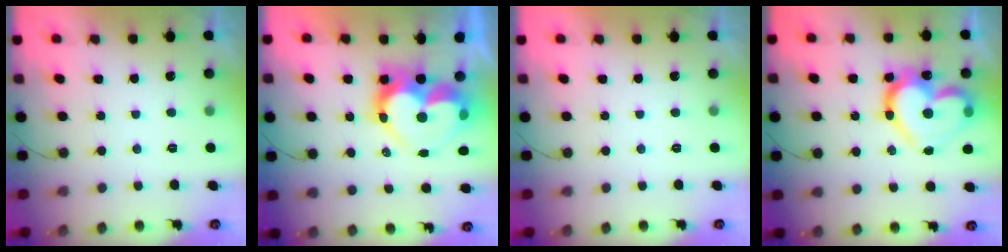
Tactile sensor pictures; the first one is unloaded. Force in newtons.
{"total": 16.2, "press": 16.2, "slide": 1.3}
{"total": 1.7, "press": 1.7, "slide": 0.1}
{"total": 20.6, "press": 20.6, "slide": 1.8}